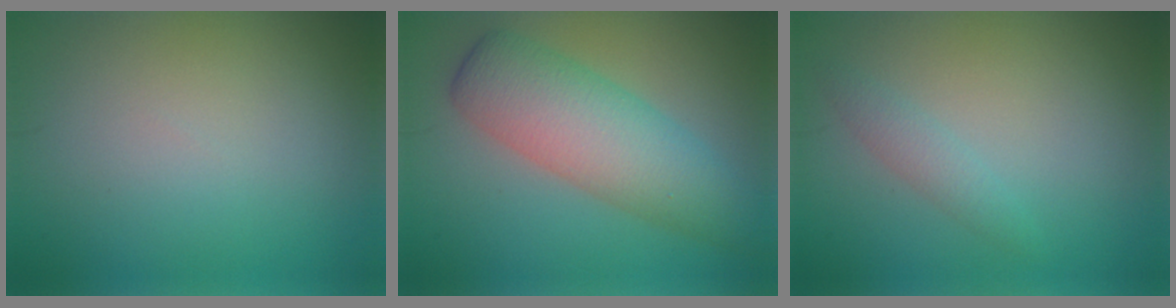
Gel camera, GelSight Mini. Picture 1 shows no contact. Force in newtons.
{"total": 7.5, "press": 7.5, "slide": 0.2}
{"total": 1.5, "press": 1.5, "slide": 0.1}